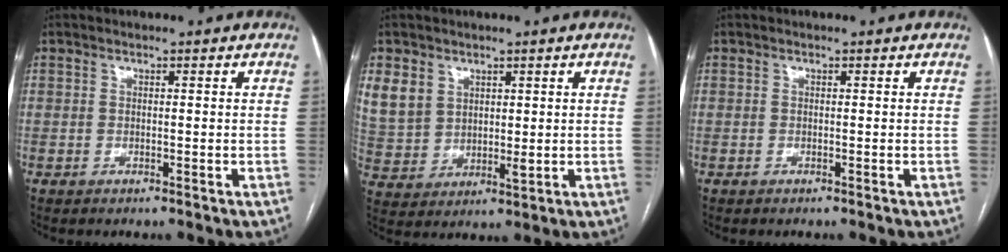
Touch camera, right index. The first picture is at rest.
{"total": 8.8, "force": [4.3, 6.9, 3.3], "torque": [-0.079, 0.011, 0.102]}
{"total": 0.0}